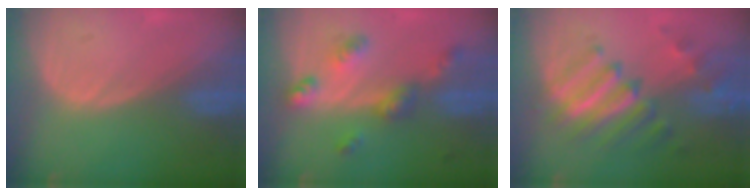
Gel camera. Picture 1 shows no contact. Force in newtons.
{"total": 6.6, "press": 5.9, "slide": 3.1}
{"total": 9.5, "press": 8.4, "slide": 4.5}